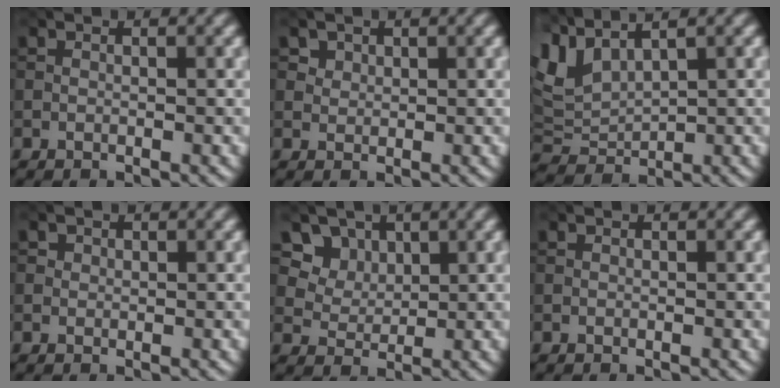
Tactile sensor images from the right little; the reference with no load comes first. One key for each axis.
{"total": 1.8, "fx": 1.2, "fy": 1.2, "fz": 0.4, "tx": -0.012, "ty": -0.016, "tz": 0.038}
{"total": 5.4, "fx": 3.3, "fy": 2.6, "fz": 3.4, "tx": -0.084, "ty": 0.013, "tz": 0.064}
{"total": 0.8, "fx": 0.5, "fy": 0.7, "fz": 0.1, "tx": 0.001, "ty": -0.002, "tz": 0.010}
{"total": 7.6, "fx": 4.4, "fy": 5.5, "fz": 2.9, "tx": -0.065, "ty": -0.005, "tz": 0.082}
{"total": 0.0}